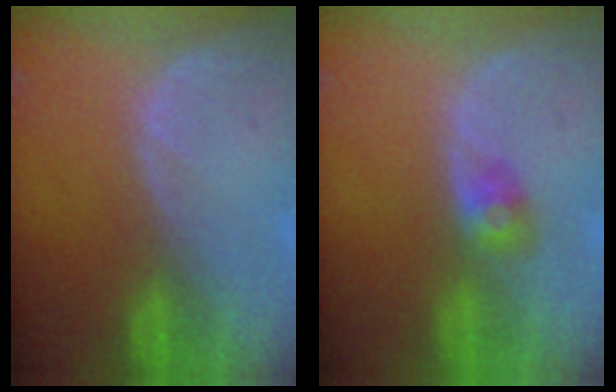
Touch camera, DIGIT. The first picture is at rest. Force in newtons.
{"total": 2.9, "press": 2.6, "slide": 1.1}